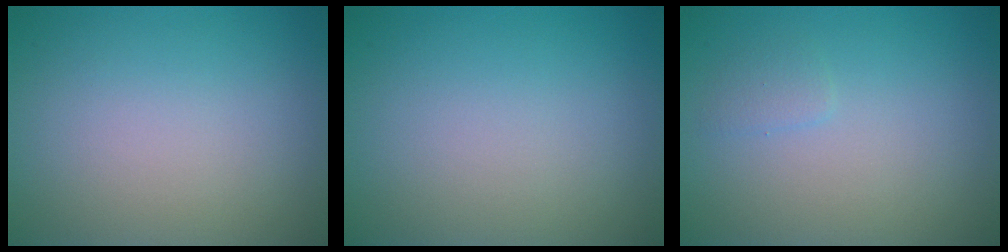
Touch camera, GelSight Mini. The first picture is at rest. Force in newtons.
{"total": 0.0}
{"total": 0.8, "press": 0.8, "slide": 0.0}